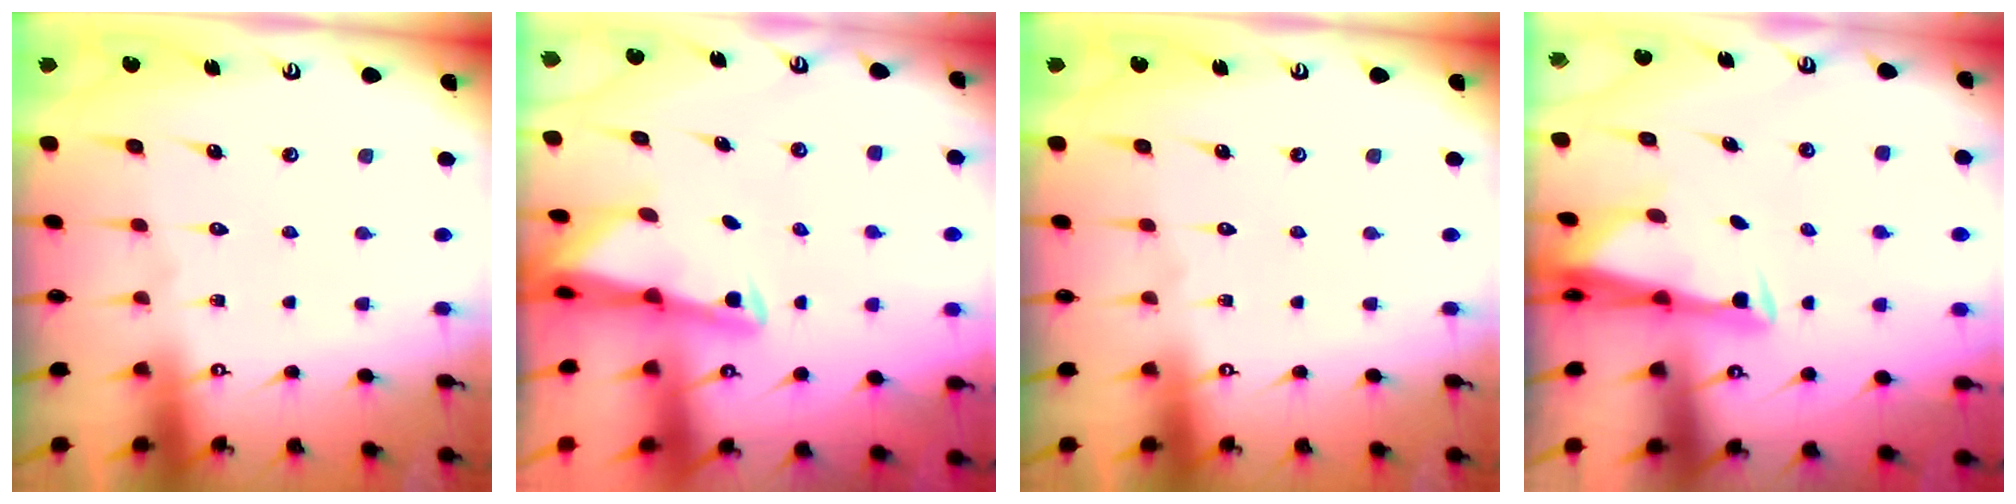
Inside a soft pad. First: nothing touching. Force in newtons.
{"total": 2.4, "press": 2.3, "slide": 0.4}
{"total": 0.0}
{"total": 3.0, "press": 2.8, "slide": 0.9}